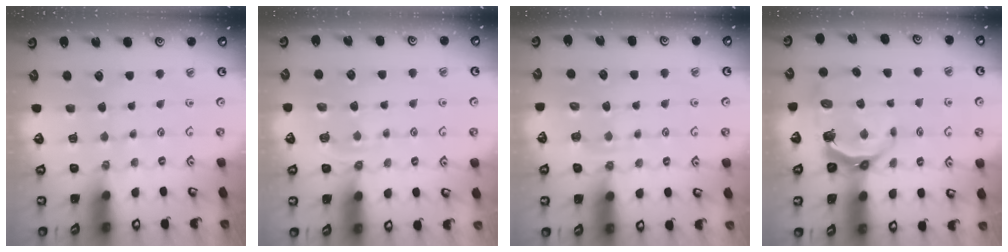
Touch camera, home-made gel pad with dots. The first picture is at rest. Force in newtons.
{"total": 5.0, "press": 4.7, "slide": 1.8}
{"total": 5.9, "press": 5.8, "slide": 1.1}
{"total": 5.3, "press": 4.1, "slide": 3.5}